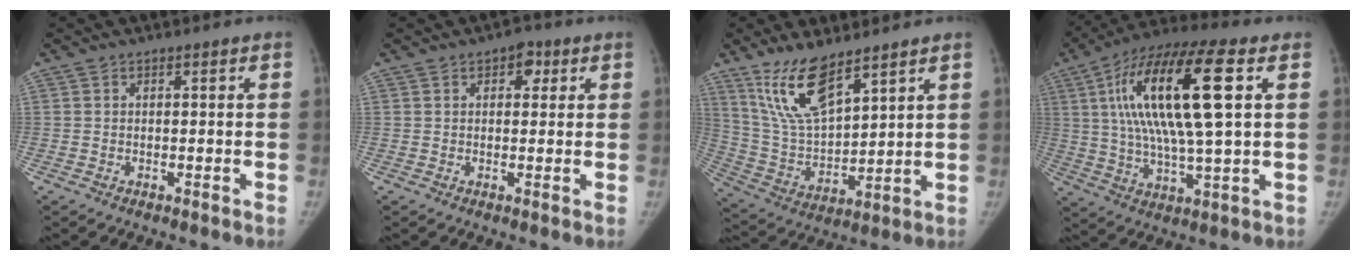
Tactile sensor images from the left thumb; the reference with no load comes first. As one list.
[{"total": 3.3, "force": [1.5, 2.1, 2.1], "torque": [-0.009, 0.000, 0.015]}, {"total": 13.2, "force": [9.1, 4.3, 8.6], "torque": [-0.149, -0.048, 0.196]}, {"total": 22.2, "force": [5.5, 5.7, 20.8], "torque": [-0.400, 0.005, 0.086]}]